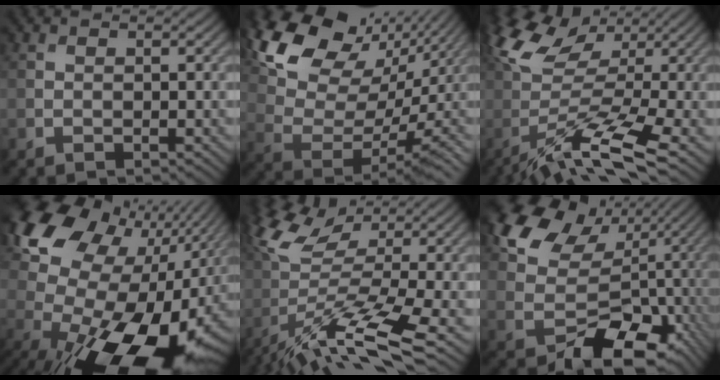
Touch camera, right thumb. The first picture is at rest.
{"total": 14.3, "force": [8.9, 7.3, 8.6], "torque": [-0.176, 0.031, 0.155]}
{"total": 12.6, "force": [-1.5, 5.0, 11.5], "torque": [-0.235, 0.009, -0.020]}
{"total": 19.7, "force": [1.0, 12.6, 15.1], "torque": [-0.243, -0.019, 0.033]}
{"total": 12.4, "force": [-3.4, 4.2, 11.2], "torque": [-0.238, 0.015, -0.055]}
{"total": 13.4, "force": [0.8, 10.0, 8.9], "torque": [-0.145, -0.008, 0.054]}